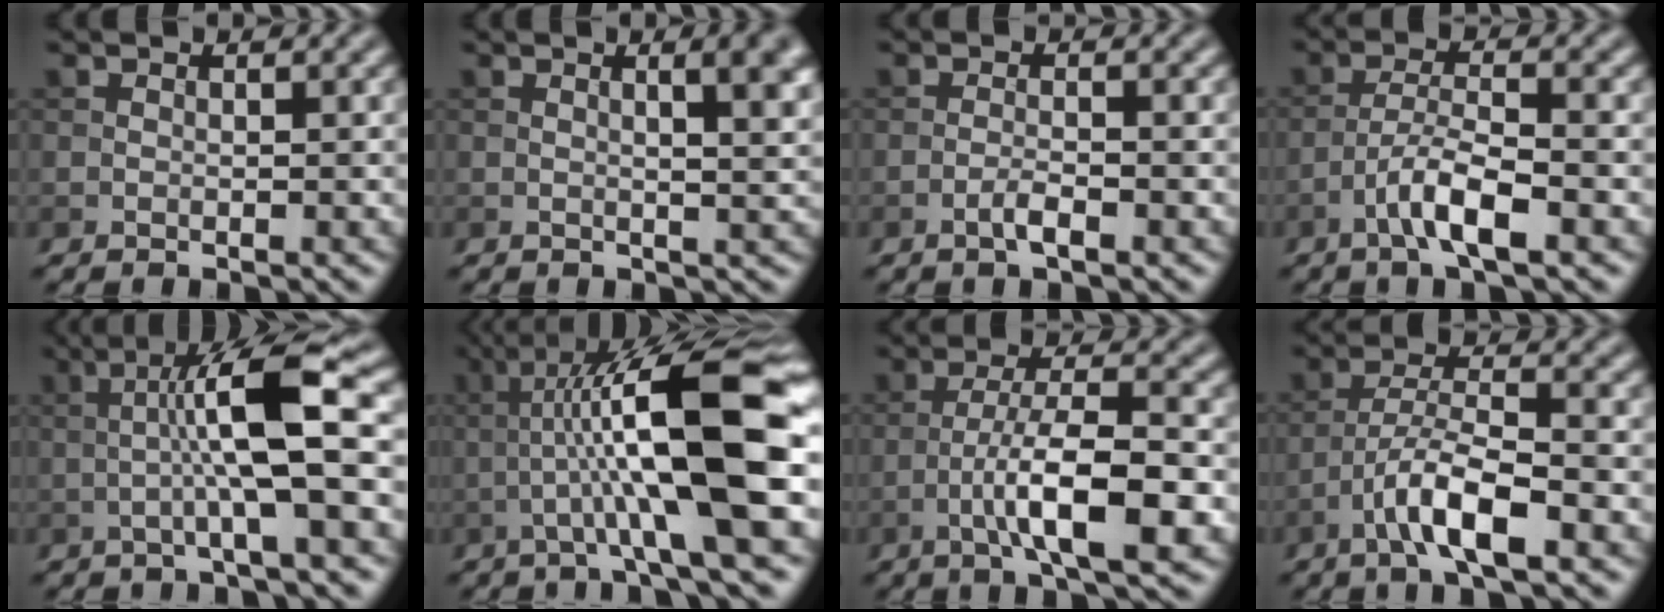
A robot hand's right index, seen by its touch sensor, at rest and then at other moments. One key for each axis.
{"total": 6.4, "fx": 1.6, "fy": 2.6, "fz": 5.5, "tx": -0.027, "ty": 0.032, "tz": 0.004}
{"total": 1.6, "fx": -0.9, "fy": 0.3, "fz": 1.3, "tx": -0.025, "ty": 0.004, "tz": -0.020}
{"total": 4.5, "fx": -2.4, "fy": 0.9, "fz": 3.7, "tx": -0.070, "ty": 0.009, "tz": -0.050}
{"total": 8.3, "fx": -0.1, "fy": 1.0, "fz": 8.2, "tx": -0.130, "ty": 0.016, "tz": -0.006}
{"total": 12.8, "fx": -0.3, "fy": 2.2, "fz": 12.6, "tx": -0.197, "ty": 0.023, "tz": -0.004}
{"total": 7.7, "fx": -2.7, "fy": 1.7, "fz": 7.0, "tx": -0.117, "ty": 0.010, "tz": -0.051}
{"total": 5.8, "fx": -3.0, "fy": 1.4, "fz": 4.8, "tx": -0.088, "ty": 0.009, "tz": -0.058}